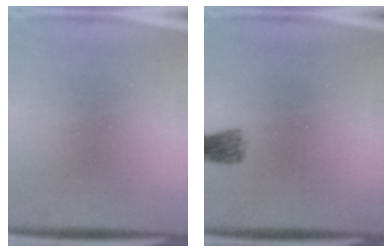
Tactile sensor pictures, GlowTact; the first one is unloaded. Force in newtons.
{"total": 2.6}